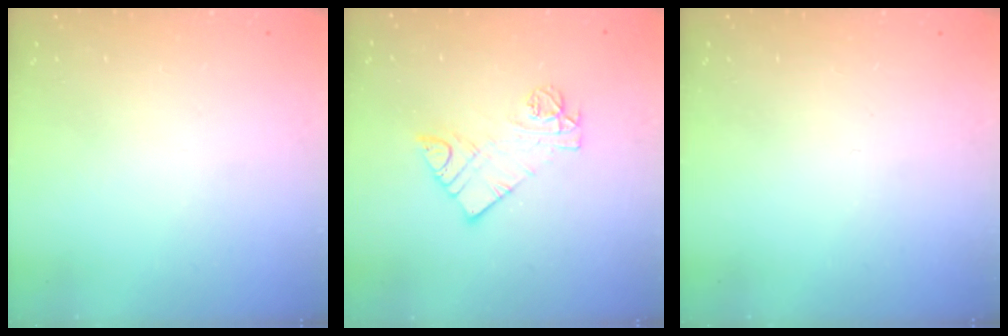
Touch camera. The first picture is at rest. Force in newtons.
{"total": 10.1, "press": 10.0, "slide": 0.7}
{"total": 0.0}